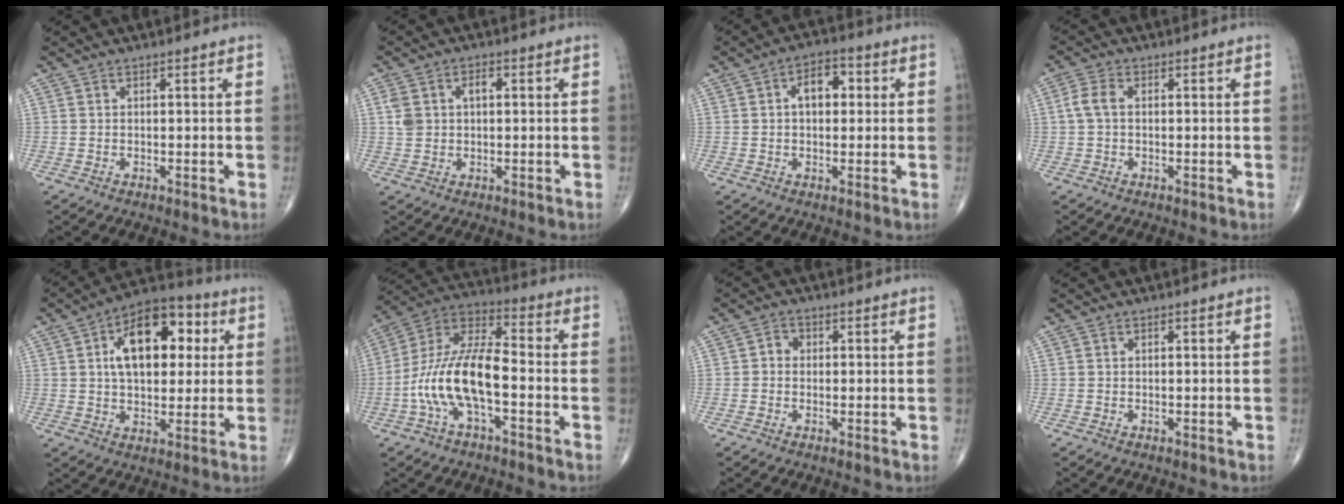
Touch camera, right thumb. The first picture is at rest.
{"total": 5.0, "force": [1.1, 3.4, 3.5], "torque": [-0.062, 0.012, 0.021]}
{"total": 6.4, "force": [1.1, 3.9, 5.0], "torque": [-0.062, 0.015, 0.009]}
{"total": 3.4, "force": [0.2, 2.1, 2.7], "torque": [-0.062, 0.008, 0.000]}
{"total": 16.9, "force": [4.0, 9.7, 13.2], "torque": [-0.173, 0.014, 0.059]}
{"total": 15.2, "force": [-4.0, 6.2, 13.3], "torque": [-0.268, 0.048, -0.080]}
{"total": 2.1, "force": [0.0, 1.9, 1.0], "torque": [-0.002, 0.007, -0.007]}
{"total": 0.0}